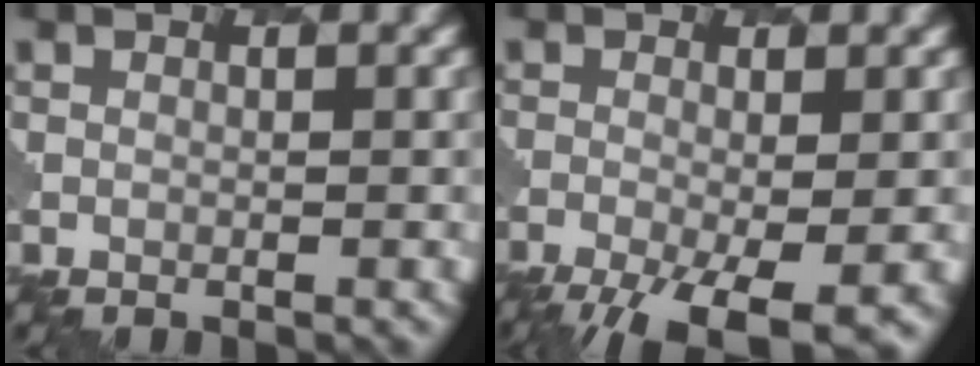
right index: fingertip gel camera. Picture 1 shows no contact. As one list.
[{"total": 7.2, "force": [-3.9, 2.1, 5.7], "torque": [-0.103, -0.024, -0.063]}]